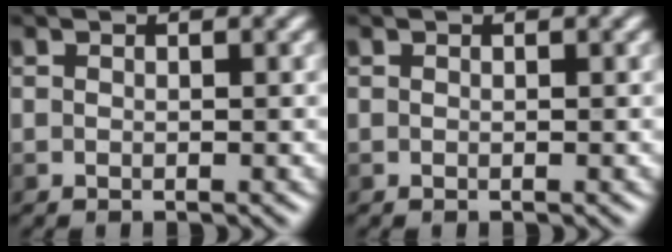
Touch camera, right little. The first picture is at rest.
{"total": 0.0}